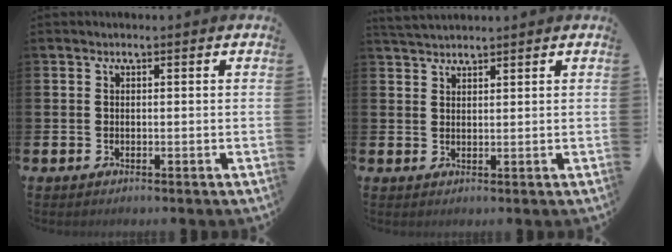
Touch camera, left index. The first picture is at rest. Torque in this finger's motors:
{"motor_torque": [-0.03, -0.18, 0.27, 0.08]}